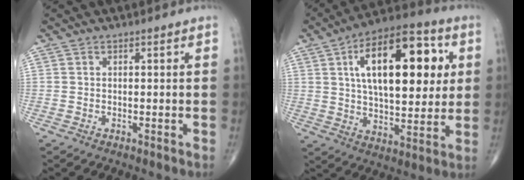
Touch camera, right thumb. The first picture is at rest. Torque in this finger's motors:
{"motor_torque": [0.17, 4.52, 1.71, 1.06, 0.18]}